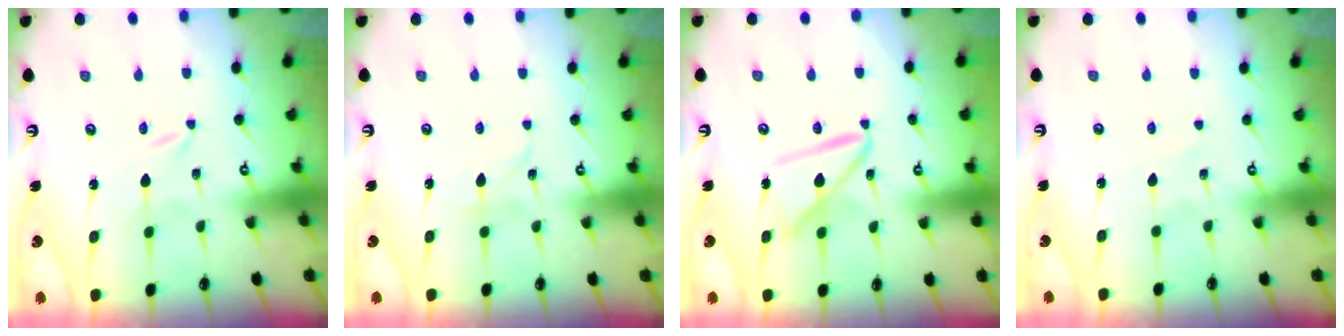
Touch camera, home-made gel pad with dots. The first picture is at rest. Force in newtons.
{"total": 3.0, "press": 3.0, "slide": 0.3}
{"total": 12.7, "press": 12.7, "slide": 1.3}
{"total": 2.6, "press": 2.6, "slide": 0.3}